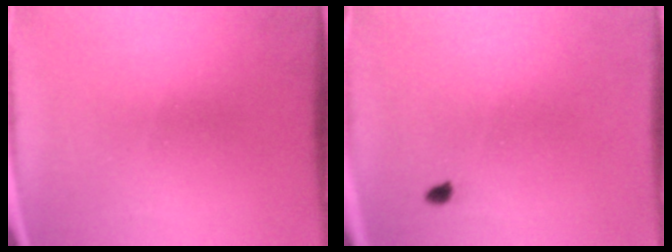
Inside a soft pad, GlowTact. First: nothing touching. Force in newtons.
{"total": 0.9}